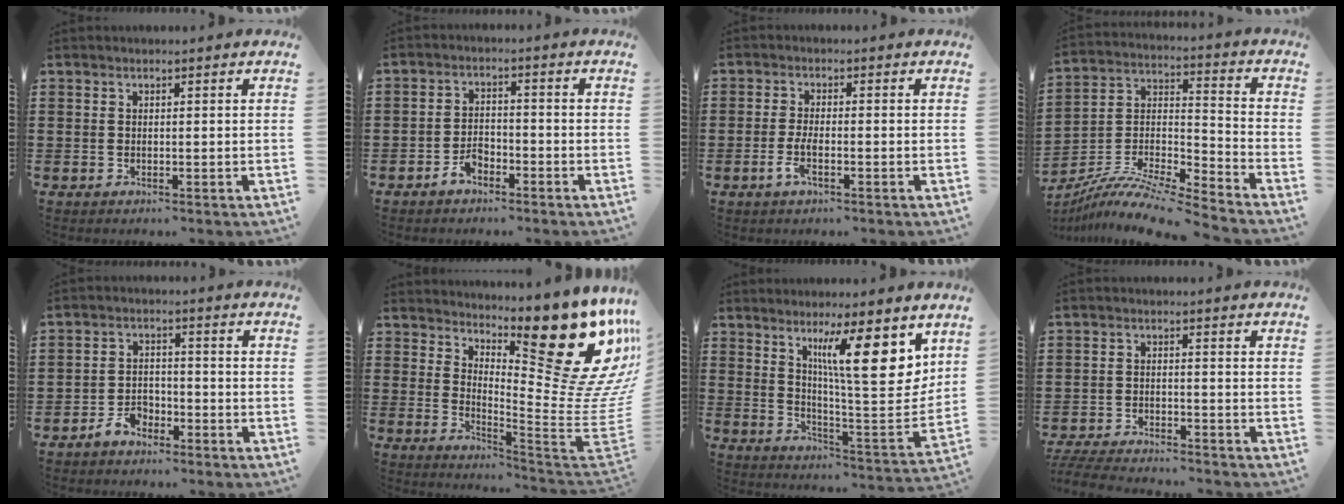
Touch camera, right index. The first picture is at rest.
{"total": 3.2, "force": [-2.4, 1.5, 1.3], "torque": [-0.026, 0.009, -0.049]}
{"total": 3.2, "force": [-1.4, 0.6, 2.8], "torque": [-0.063, -0.007, -0.027]}
{"total": 9.8, "force": [-8.9, 0.6, 3.9], "torque": [-0.078, 0.001, -0.182]}
{"total": 3.6, "force": [-2.8, 1.9, 1.2], "torque": [-0.032, 0.011, -0.059]}
{"total": 19.7, "force": [10.0, 6.8, 15.7], "torque": [-0.212, -0.080, 0.163]}
{"total": 12.7, "force": [6.8, 2.7, 10.4], "torque": [-0.173, -0.034, 0.108]}
{"total": 4.5, "force": [-4.5, 0.0, 0.6], "torque": [-0.024, -0.008, -0.093]}